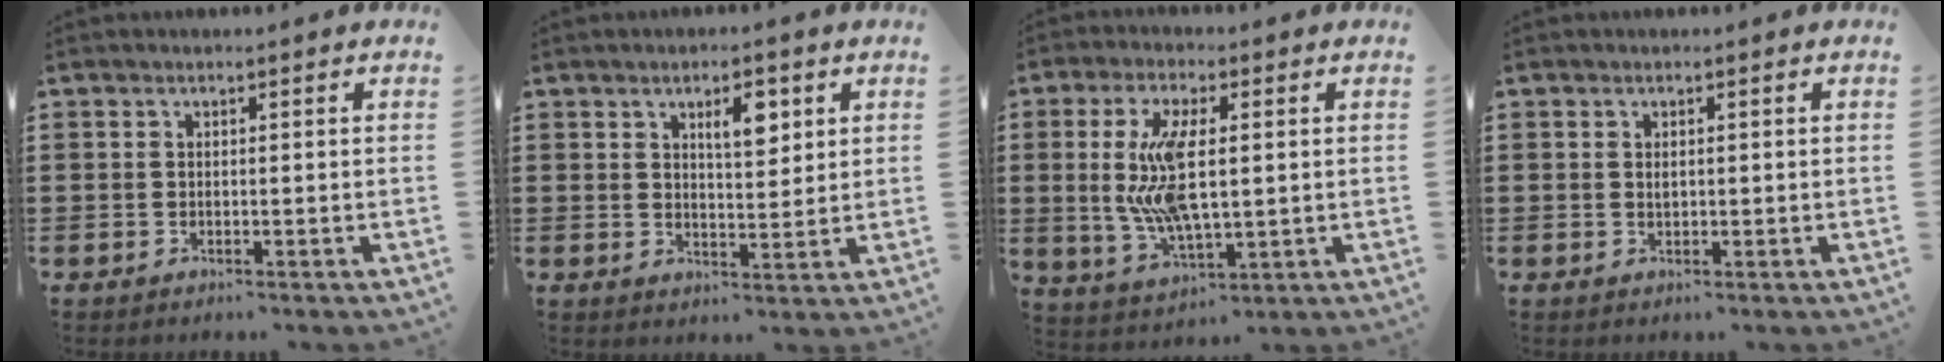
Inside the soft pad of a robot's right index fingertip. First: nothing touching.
{"total": 5.1, "force": [2.4, 2.1, 3.9], "torque": [-0.061, 0.001, 0.034]}
{"total": 10.6, "force": [0.9, 4.3, 9.6], "torque": [-0.215, -0.004, 0.010]}
{"total": 0.8, "force": [0.2, 0.4, 0.6], "torque": [-0.013, 0.001, 0.004]}